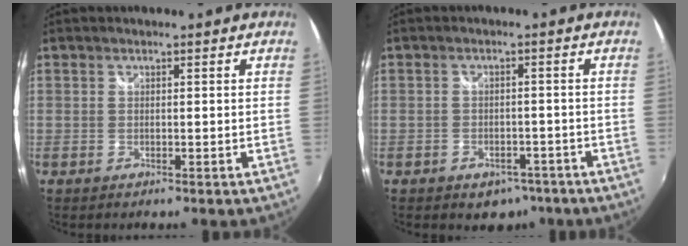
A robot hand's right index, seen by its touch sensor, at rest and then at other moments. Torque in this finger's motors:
{"motor_torque": [0.20, -0.24, 0.11, 0.00]}